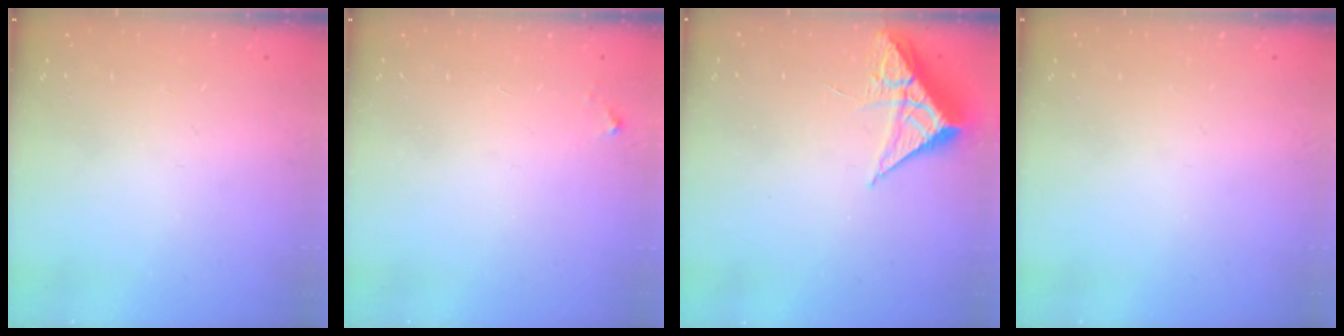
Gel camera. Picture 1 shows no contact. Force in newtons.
{"total": 2.8, "press": 2.8, "slide": 0.2}
{"total": 7.0, "press": 7.0, "slide": 0.3}
{"total": 0.0}